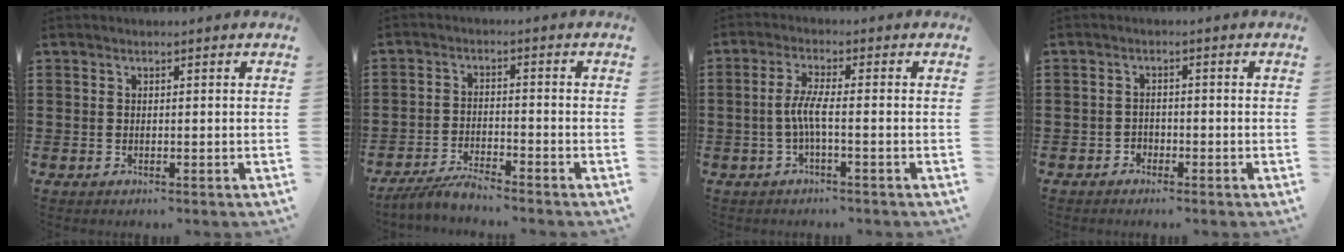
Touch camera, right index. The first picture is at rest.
{"total": 3.8, "force": [-3.6, 0.2, 1.1], "torque": [-0.026, 0.000, -0.072]}
{"total": 4.2, "force": [-1.0, 0.5, 4.0], "torque": [-0.097, -0.008, -0.029]}
{"total": 1.4, "force": [-1.2, 0.8, 0.0], "torque": [-0.006, 0.002, -0.028]}